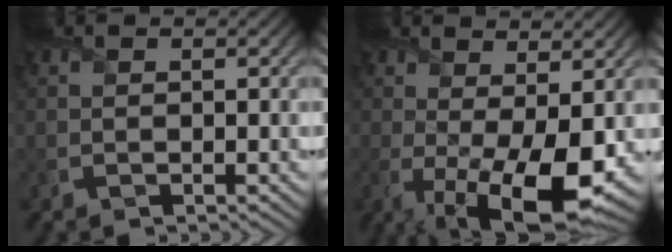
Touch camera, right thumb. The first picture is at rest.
{"total": 10.8, "force": [-1.9, 4.2, 9.7], "torque": [-0.168, -0.018, -0.012]}